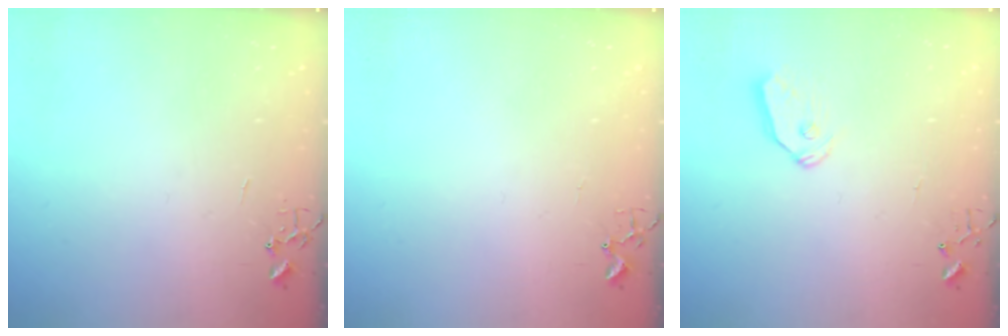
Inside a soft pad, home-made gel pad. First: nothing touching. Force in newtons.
{"total": 3.0, "press": 2.9, "slide": 0.4}
{"total": 7.2, "press": 7.2, "slide": 0.4}